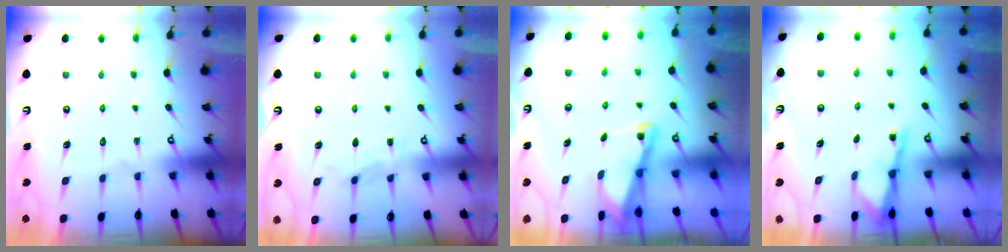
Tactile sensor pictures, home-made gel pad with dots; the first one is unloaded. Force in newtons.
{"total": 5.3, "press": 5.2, "slide": 0.4}
{"total": 3.0, "press": 3.0, "slide": 0.3}
{"total": 2.4, "press": 2.4, "slide": 0.3}